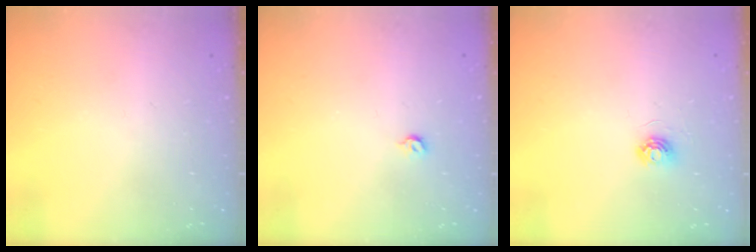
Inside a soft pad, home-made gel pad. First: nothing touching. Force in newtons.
{"total": 3.6, "press": 3.6, "slide": 0.8}
{"total": 4.0, "press": 4.0, "slide": 0.4}